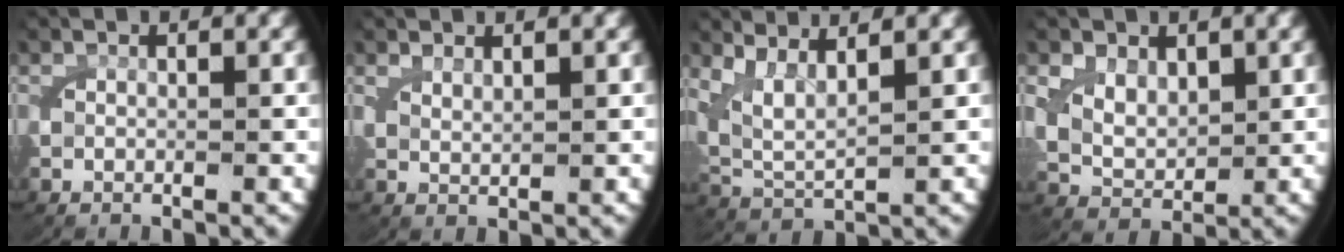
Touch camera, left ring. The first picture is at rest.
{"total": 1.2, "force": [1.1, -0.2, 0.6], "torque": [-0.011, -0.005, 0.027]}
{"total": 7.8, "force": [2.2, 6.1, 4.3], "torque": [-0.131, -0.021, 0.037]}
{"total": 4.1, "force": [1.0, 3.3, 2.2], "torque": [-0.064, -0.021, 0.027]}